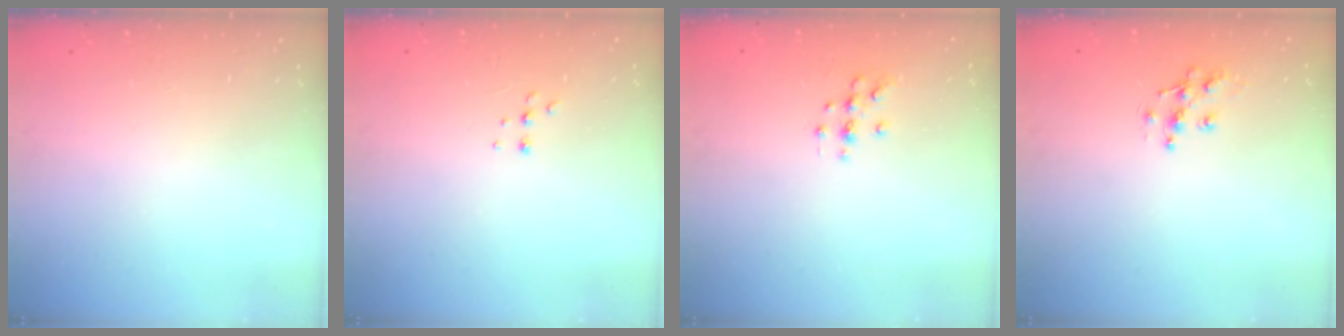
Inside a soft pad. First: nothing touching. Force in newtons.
{"total": 3.4, "press": 3.3, "slide": 0.6}
{"total": 5.4, "press": 5.2, "slide": 1.6}
{"total": 8.5, "press": 8.4, "slide": 0.6}